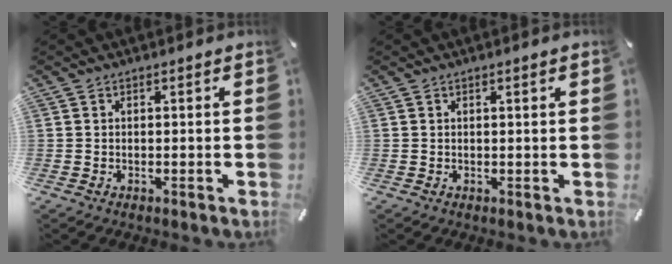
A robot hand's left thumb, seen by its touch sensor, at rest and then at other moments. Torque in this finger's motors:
{"motor_torque": [-0.30, -0.19, -0.08, -0.01, -0.01]}